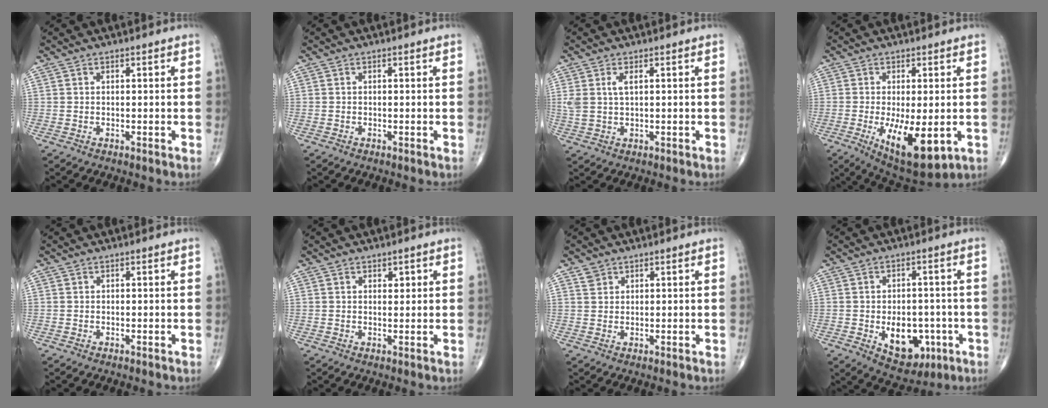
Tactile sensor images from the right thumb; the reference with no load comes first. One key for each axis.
{"total": 0.0}
{"total": 3.7, "fx": 1.2, "fy": 1.7, "fz": 3.1, "tx": -0.076, "ty": 0.007, "tz": 0.029}
{"total": 12.4, "fx": -3.1, "fy": 4.8, "fz": 11.0, "tx": -0.174, "ty": -0.026, "tz": -0.034}
{"total": 0.0}
{"total": 1.5, "fx": 0.8, "fy": 1.1, "fz": 0.7, "tx": 0.001, "ty": -0.003, "tz": 0.010}
{"total": 1.7, "fx": 1.0, "fy": 1.3, "fz": 0.2, "tx": 0.009, "ty": -0.004, "tz": 0.014}
{"total": 11.1, "fx": -3.2, "fy": 7.2, "fz": 7.8, "tx": -0.074, "ty": 0.012, "tz": -0.030}